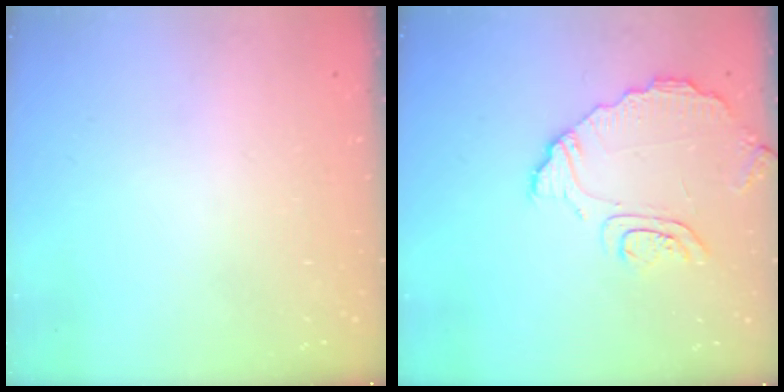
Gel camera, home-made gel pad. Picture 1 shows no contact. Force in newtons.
{"total": 9.1, "press": 9.0, "slide": 0.9}